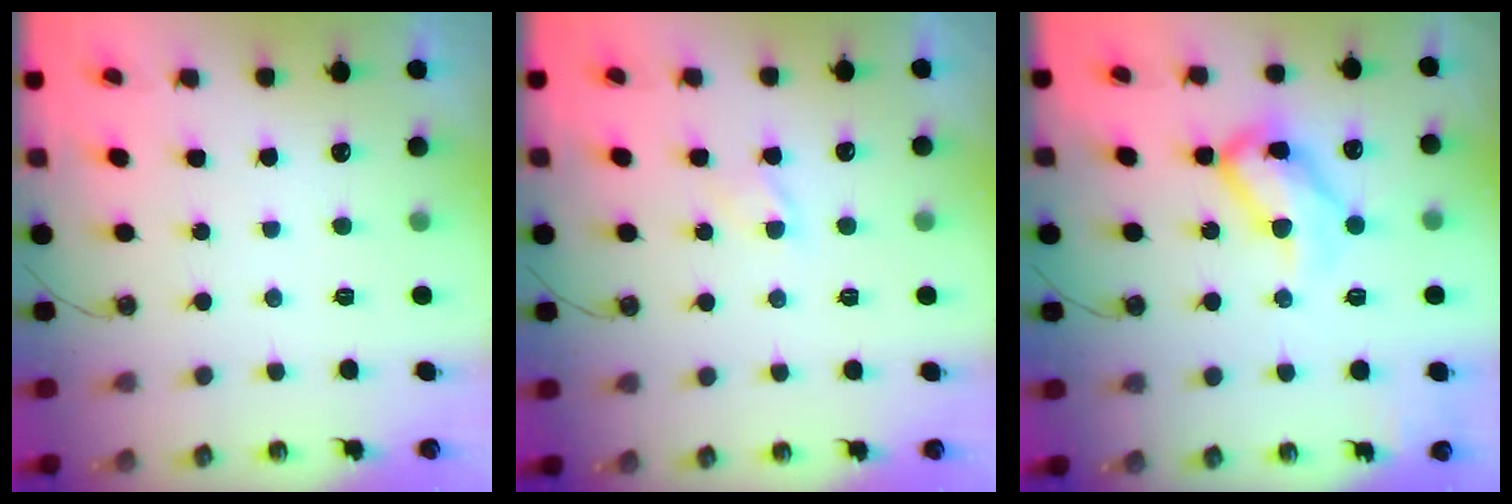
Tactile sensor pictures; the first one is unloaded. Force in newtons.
{"total": 2.8, "press": 2.8, "slide": 0.4}
{"total": 15.8, "press": 15.7, "slide": 1.1}